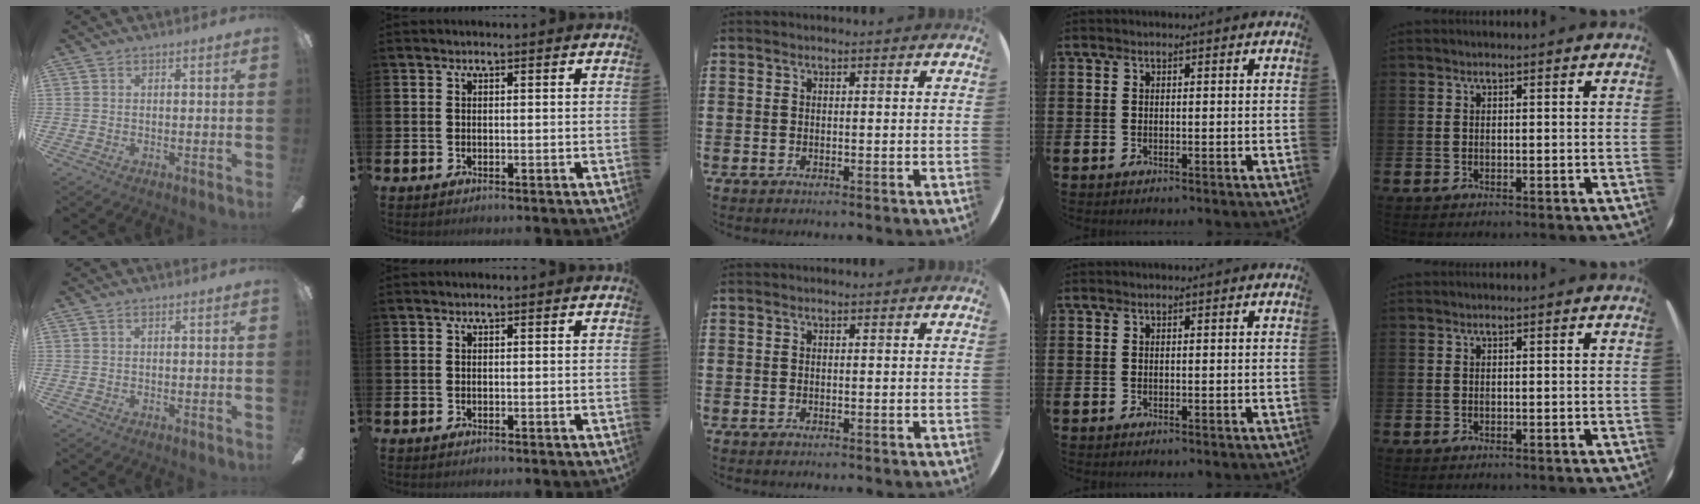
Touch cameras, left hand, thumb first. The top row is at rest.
{}